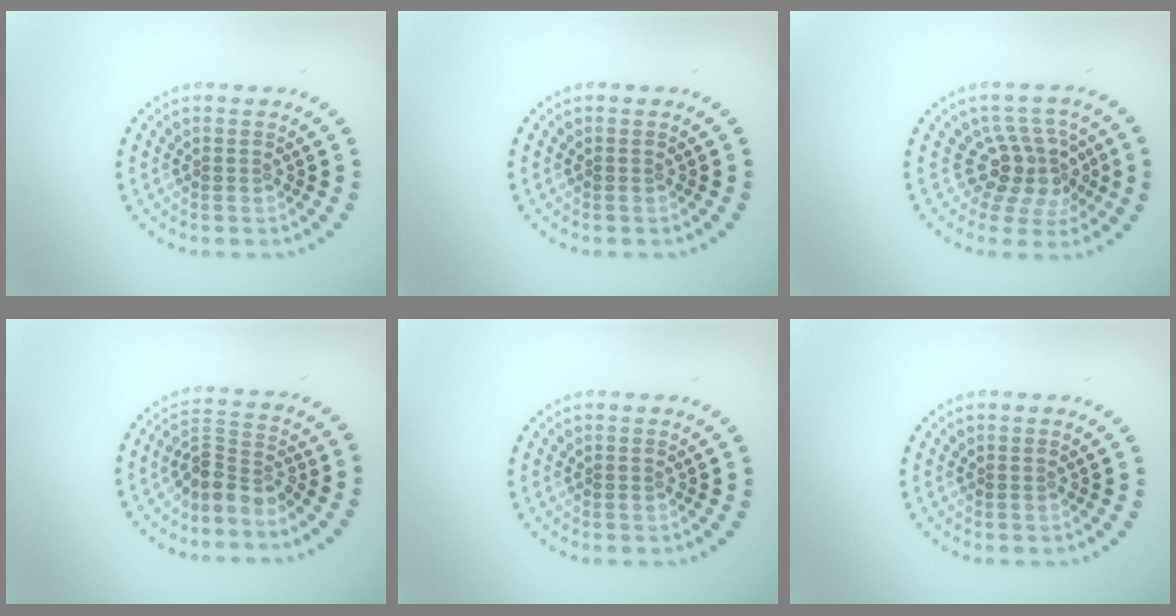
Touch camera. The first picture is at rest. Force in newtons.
{"total": 0.0}
{"total": 4.2, "press": 3.2, "slide": 2.7}
{"total": 3.2, "press": 2.3, "slide": 2.2}
{"total": 0.0}
{"total": 0.0}